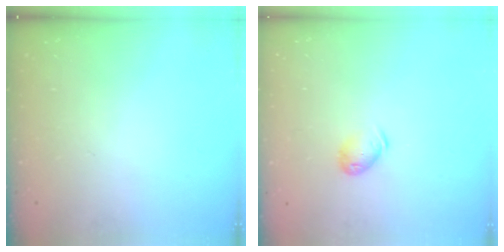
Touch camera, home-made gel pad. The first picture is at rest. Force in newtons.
{"total": 5.3, "press": 5.2, "slide": 0.8}